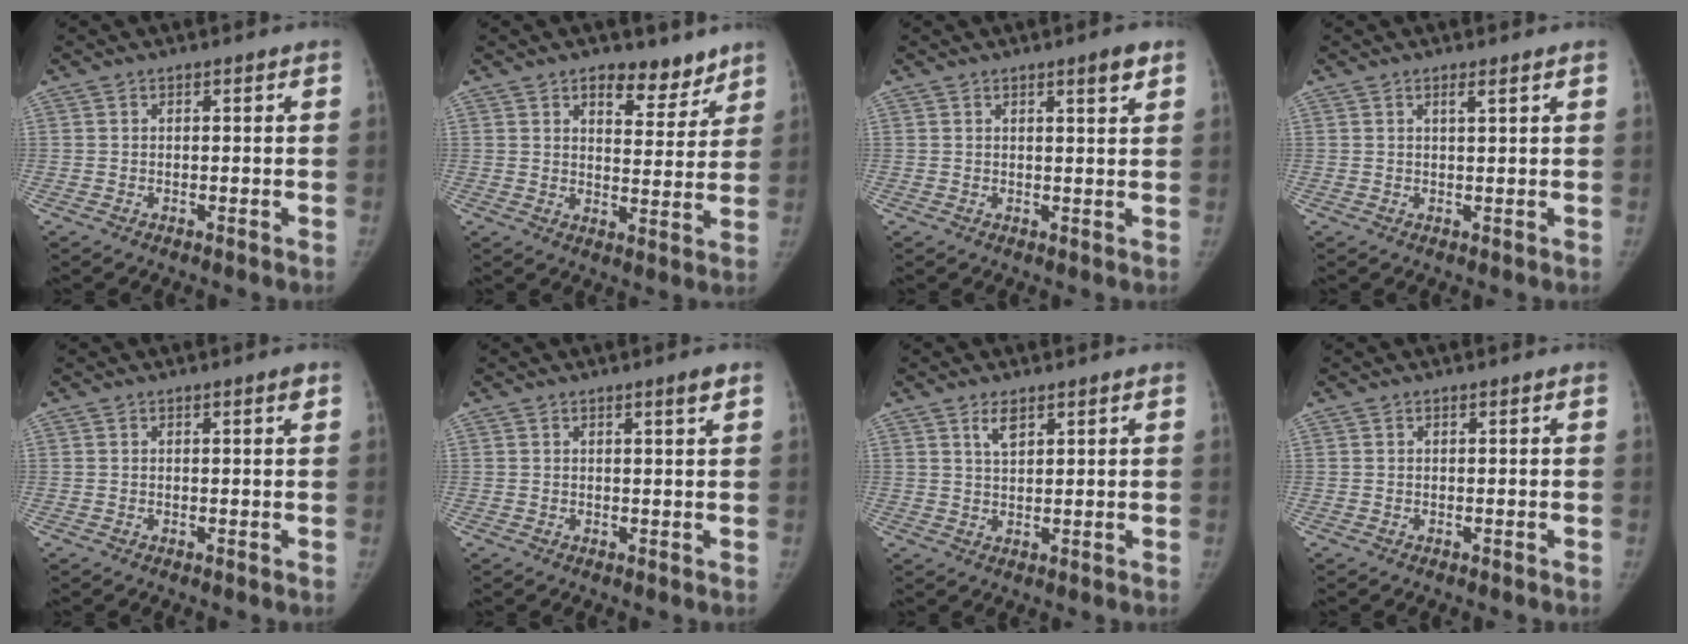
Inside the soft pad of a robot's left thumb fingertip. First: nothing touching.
{"total": 7.6, "force": [5.5, 4.0, 3.4], "torque": [-0.011, -0.034, 0.081]}
{"total": 3.0, "force": [1.9, 0.4, 2.3], "torque": [-0.029, -0.011, 0.027]}
{"total": 1.4, "force": [0.9, 0.0, 1.1], "torque": [-0.019, -0.005, 0.016]}
{"total": 0.9, "force": [0.5, 0.0, 0.7], "torque": [-0.010, -0.001, 0.006]}
{"total": 1.9, "force": [1.0, -0.3, 1.6], "torque": [-0.026, -0.007, 0.017]}
{"total": 2.9, "force": [1.9, 1.1, 1.9], "torque": [-0.030, -0.010, 0.039]}
{"total": 0.0}